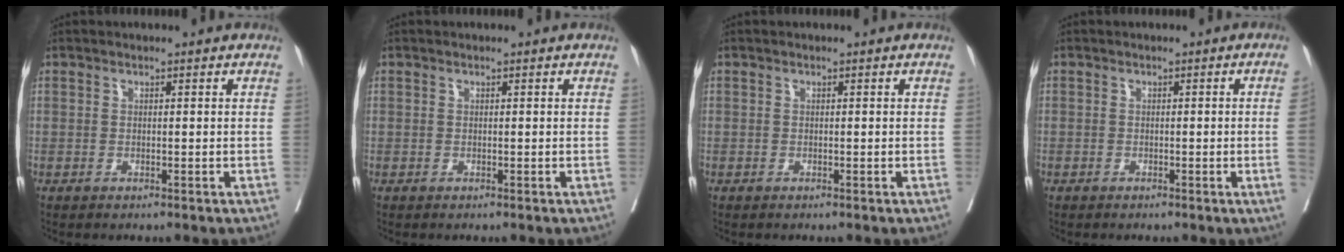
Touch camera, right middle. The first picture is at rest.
{"total": 0.0}
{"total": 0.0}
{"total": 1.8, "force": [-0.3, -0.7, 1.7], "torque": [-0.017, -0.002, -0.004]}